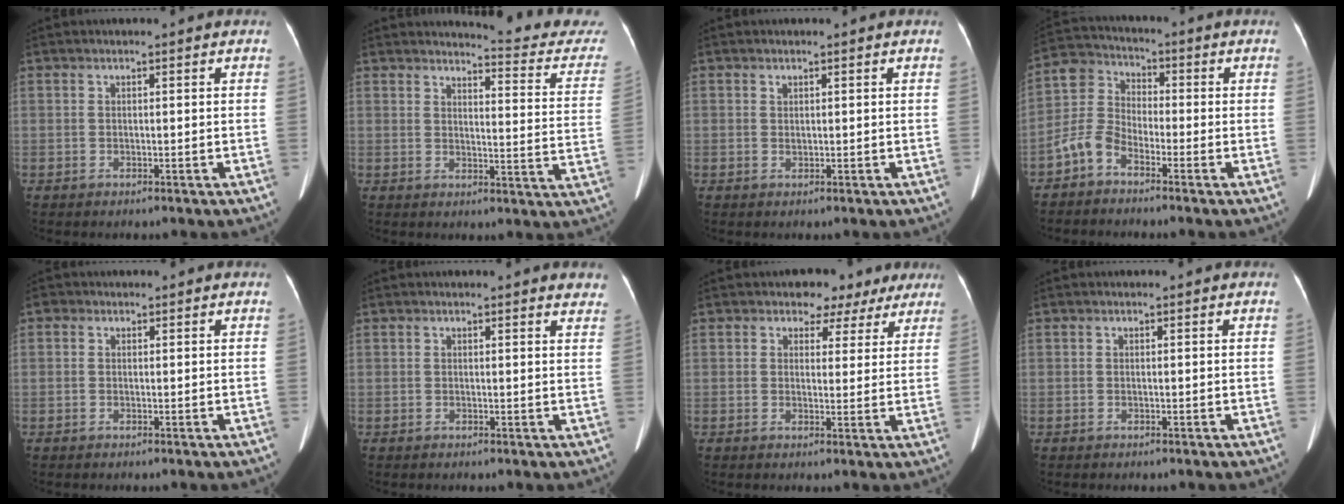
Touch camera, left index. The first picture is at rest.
{"total": 13.2, "force": [13.1, 0.4, 1.6], "torque": [-0.007, -0.102, 0.127]}
{"total": 0.6, "force": [0.5, 0.4, 0.2], "torque": [-0.001, -0.002, 0.011]}
{"total": 5.7, "force": [-3.7, 3.5, 2.6], "torque": [-0.074, 0.008, -0.085]}
{"total": 0.7, "force": [0.3, 0.7, 0.1], "torque": [-0.001, 0.003, 0.000]}
{"total": 3.7, "force": [3.5, 0.8, 0.8], "torque": [0.002, -0.011, 0.017]}
{"total": 6.5, "force": [4.8, 4.2, 1.3], "torque": [0.000, 0.007, 0.045]}
{"total": 0.0}